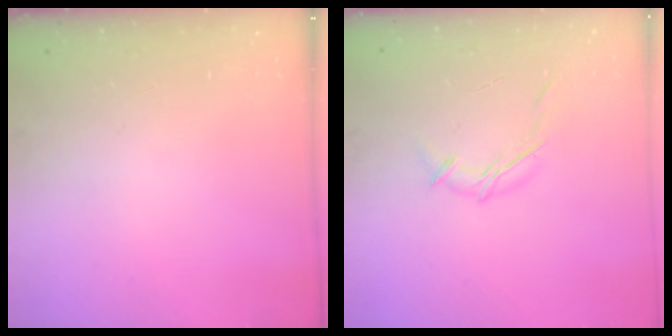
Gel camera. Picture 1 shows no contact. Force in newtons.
{"total": 6.8, "press": 6.7, "slide": 0.9}